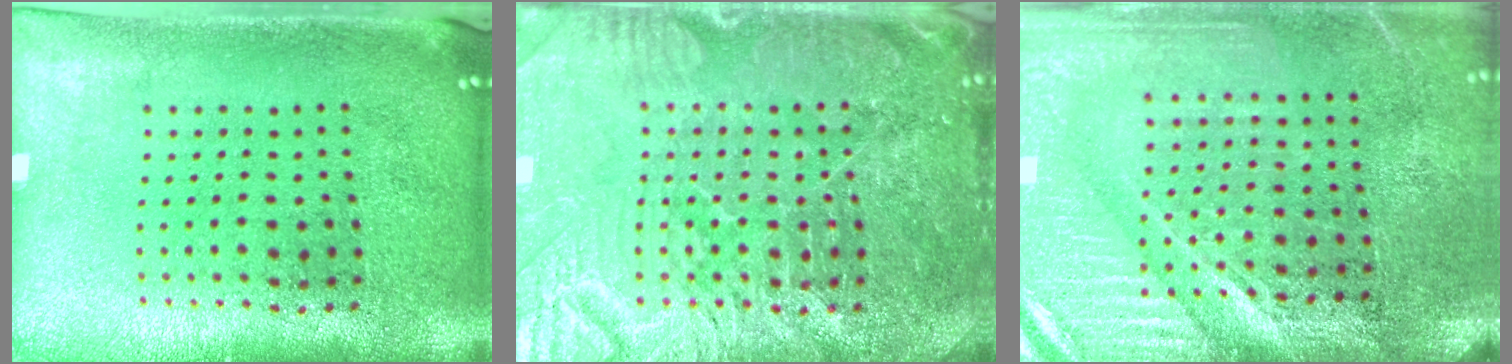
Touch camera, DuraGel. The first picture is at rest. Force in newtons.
{"total": 4.6, "press": 4.6, "slide": 0.5}
{"total": 4.0, "press": 3.8, "slide": 1.5}